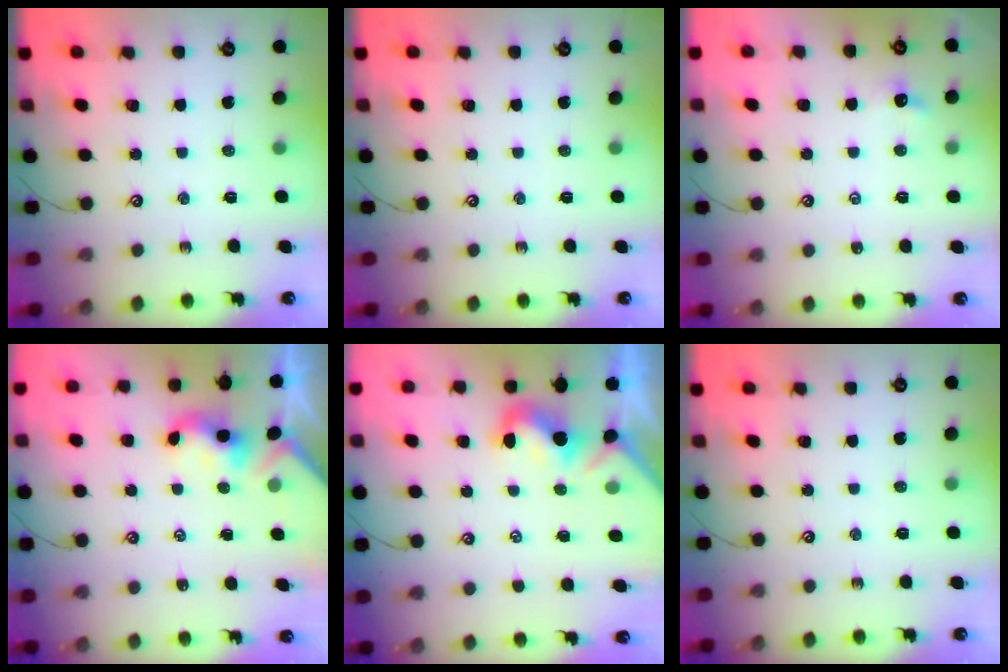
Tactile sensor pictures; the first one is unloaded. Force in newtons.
{"total": 0.0}
{"total": 0.0}
{"total": 2.3, "press": 2.3, "slide": 0.3}
{"total": 0.5, "press": 0.4, "slide": 0.4}
{"total": 0.0}